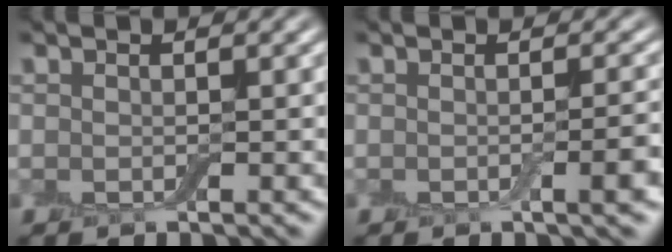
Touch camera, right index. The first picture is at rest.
{"total": 2.2, "force": [-0.5, 0.4, 2.1], "torque": [-0.026, 0.002, -0.009]}